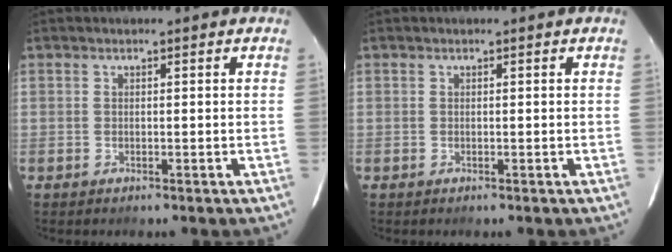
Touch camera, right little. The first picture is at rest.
{"total": 0.0}